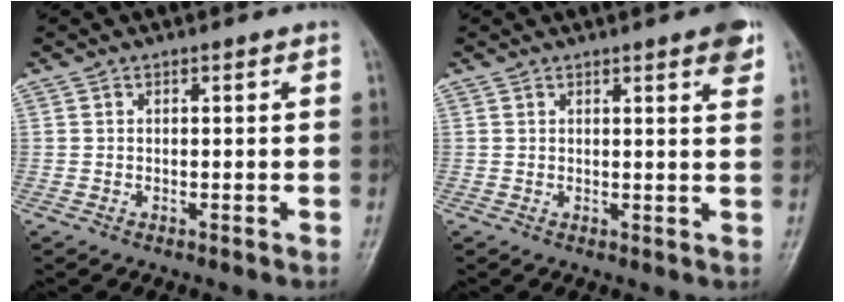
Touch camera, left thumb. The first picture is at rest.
{"total": 4.5, "force": [2.8, 0.8, 3.5], "torque": [-0.034, -0.007, 0.029]}